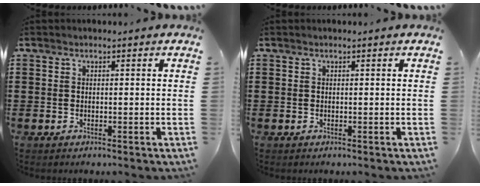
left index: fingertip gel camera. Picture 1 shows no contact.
{"total": 0.0}